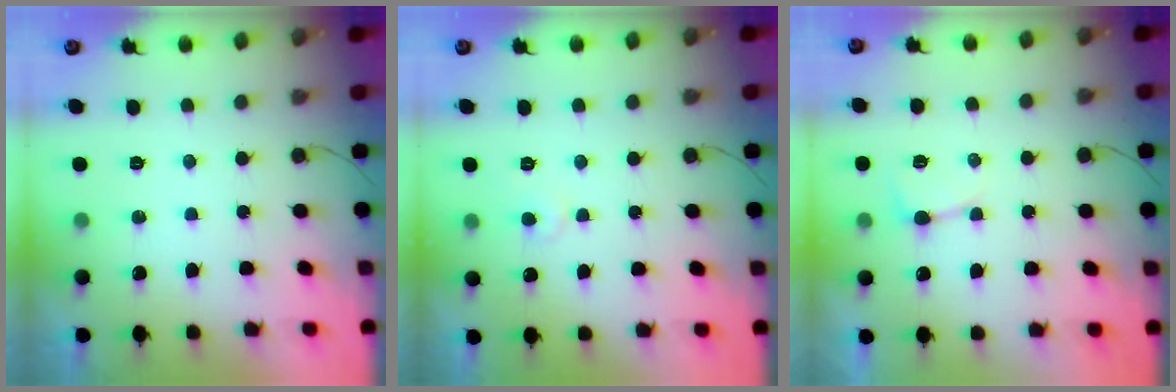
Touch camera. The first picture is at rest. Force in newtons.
{"total": 3.5, "press": 3.4, "slide": 0.4}
{"total": 3.6, "press": 3.5, "slide": 0.5}